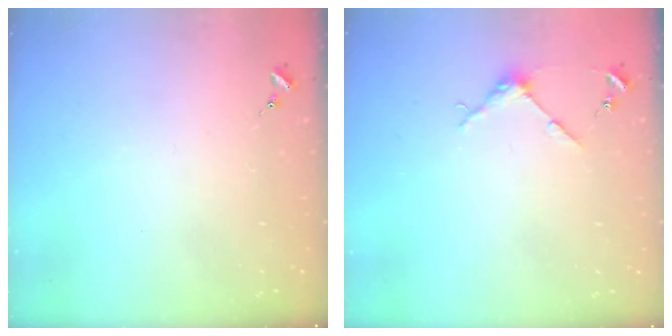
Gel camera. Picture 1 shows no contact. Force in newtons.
{"total": 3.8, "press": 3.7, "slide": 0.4}